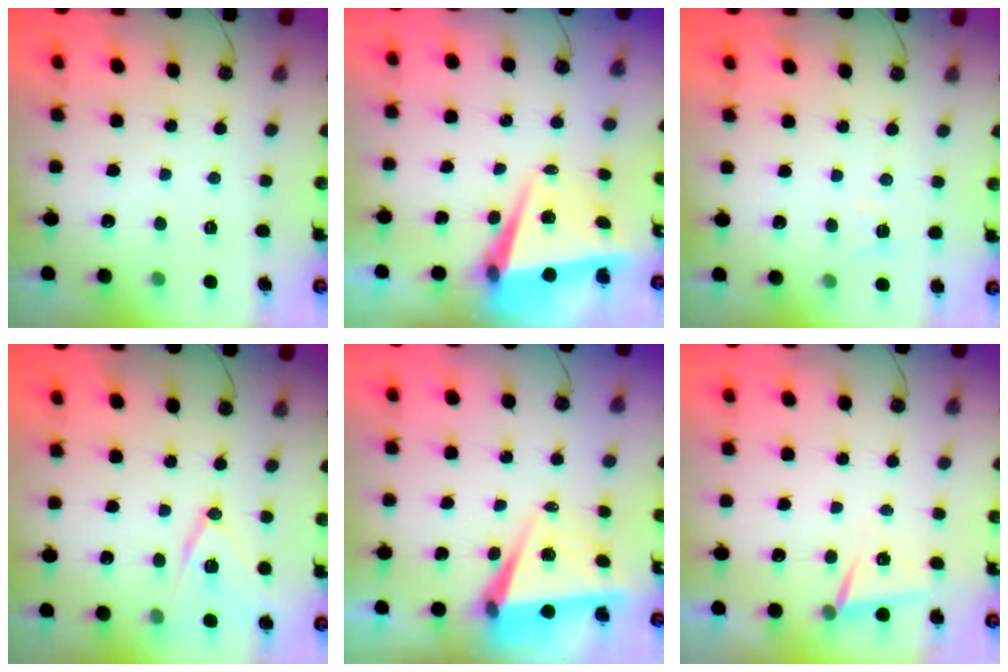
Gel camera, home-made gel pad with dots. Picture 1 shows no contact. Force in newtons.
{"total": 6.0, "press": 5.7, "slide": 2.0}
{"total": 6.3, "press": 6.0, "slide": 1.9}
{"total": 11.5, "press": 10.9, "slide": 3.8}
{"total": 6.0, "press": 4.2, "slide": 4.3}
{"total": 4.8, "press": 2.9, "slide": 3.9}